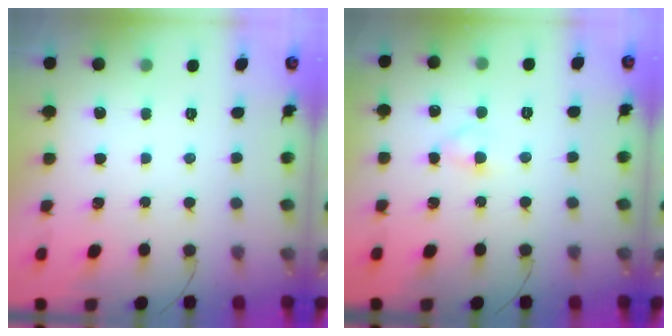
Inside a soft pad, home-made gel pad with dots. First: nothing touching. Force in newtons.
{"total": 2.8, "press": 2.6, "slide": 1.1}